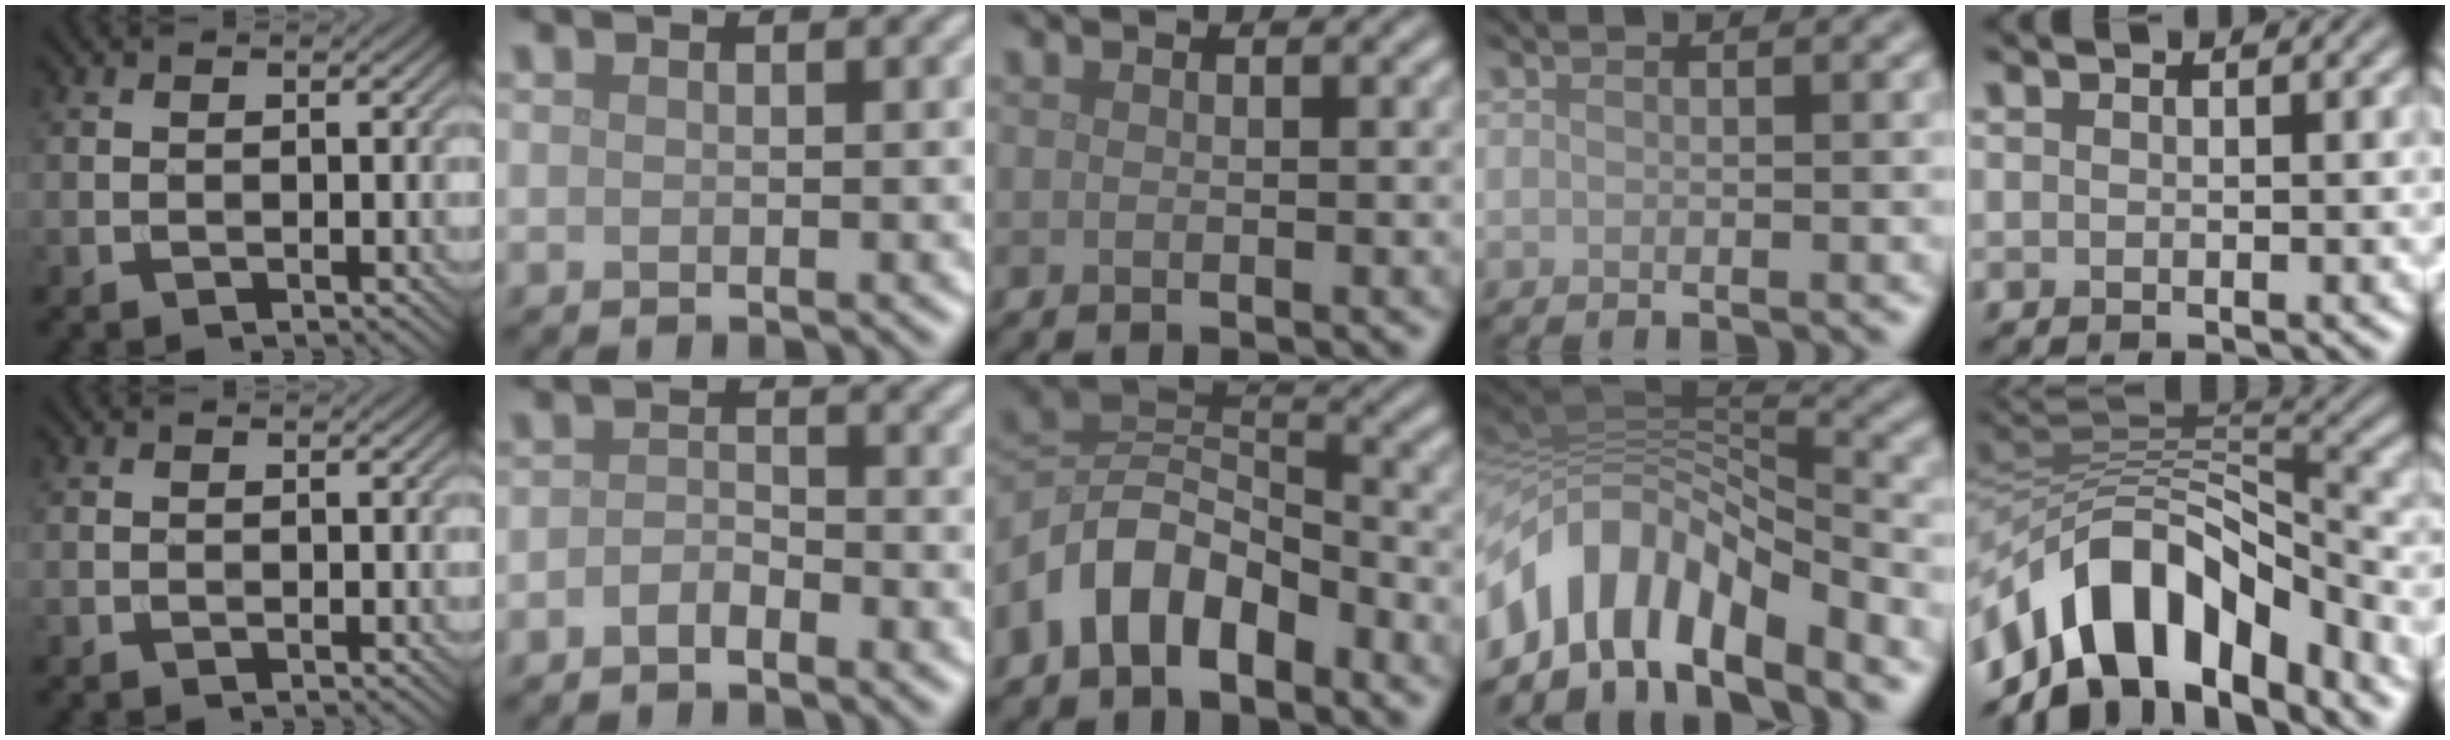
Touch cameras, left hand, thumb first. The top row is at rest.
{"index": {"total": 1.6, "force": [-1.2, 0.7, 0.9], "torque": [-0.021, 0.006, -0.027]}, "middle": {"total": 7.6, "force": [-3.9, 4.6, 4.7], "torque": [-0.080, 0.011, -0.087]}, "ring": {"total": 9.7, "force": [-4.9, 4.8, 6.8], "torque": [-0.113, 0.008, -0.095]}, "little": {"total": 10.7, "force": [-5.9, 5.5, 7.1], "torque": [-0.108, 0.012, -0.105]}}